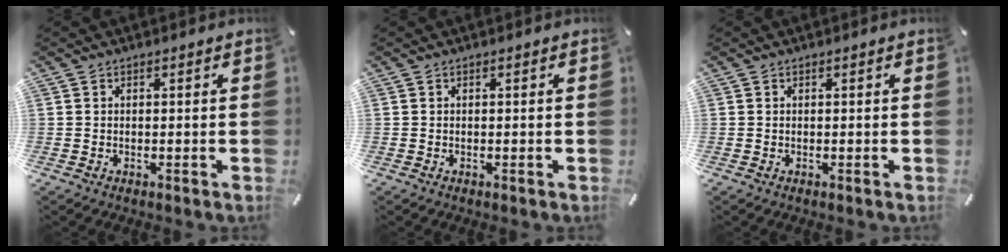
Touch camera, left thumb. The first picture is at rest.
{"total": 0.0}
{"total": 0.0}